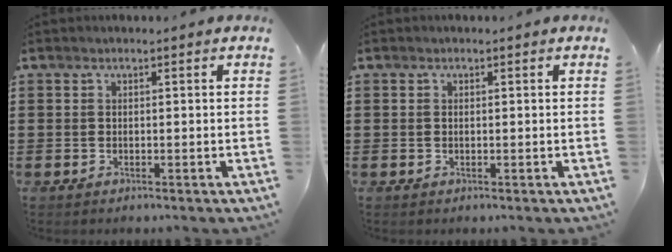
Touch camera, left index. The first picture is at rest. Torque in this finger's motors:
{"motor_torque": [-0.19, 0.15, -0.11, 0.00]}